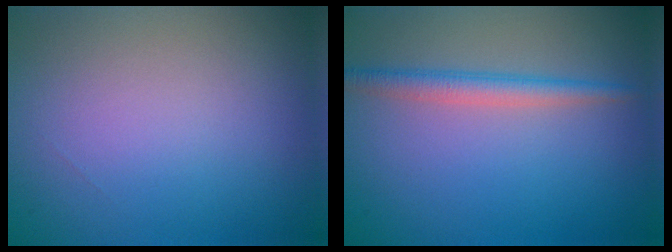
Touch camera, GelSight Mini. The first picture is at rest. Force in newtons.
{"total": 2.4, "press": 2.4, "slide": 0.0}